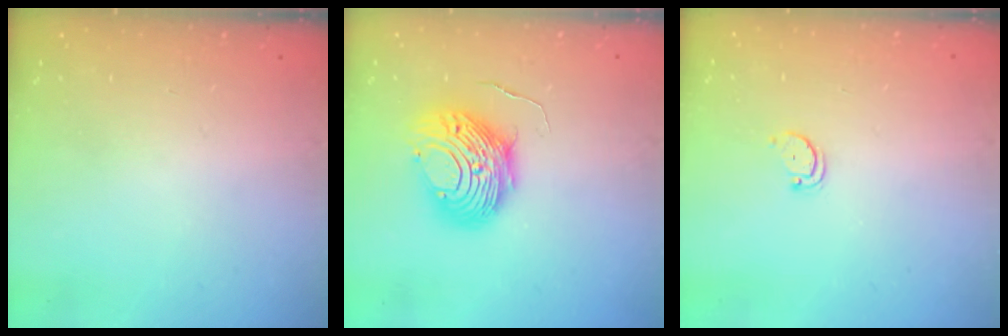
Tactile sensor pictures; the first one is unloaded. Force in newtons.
{"total": 10.8, "press": 10.8, "slide": 0.9}
{"total": 2.5, "press": 2.4, "slide": 0.4}